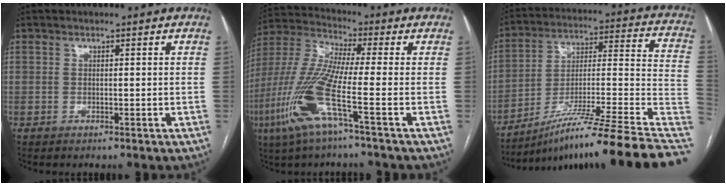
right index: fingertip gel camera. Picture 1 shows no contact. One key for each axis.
{"total": 13.4, "fx": -5.1, "fy": 0.2, "fz": 12.4, "tx": -0.276, "ty": -0.011, "tz": -0.111}
{"total": 25.5, "fx": -18.9, "fy": -0.6, "fz": 17.2, "tx": -0.176, "ty": 0.012, "tz": -0.302}